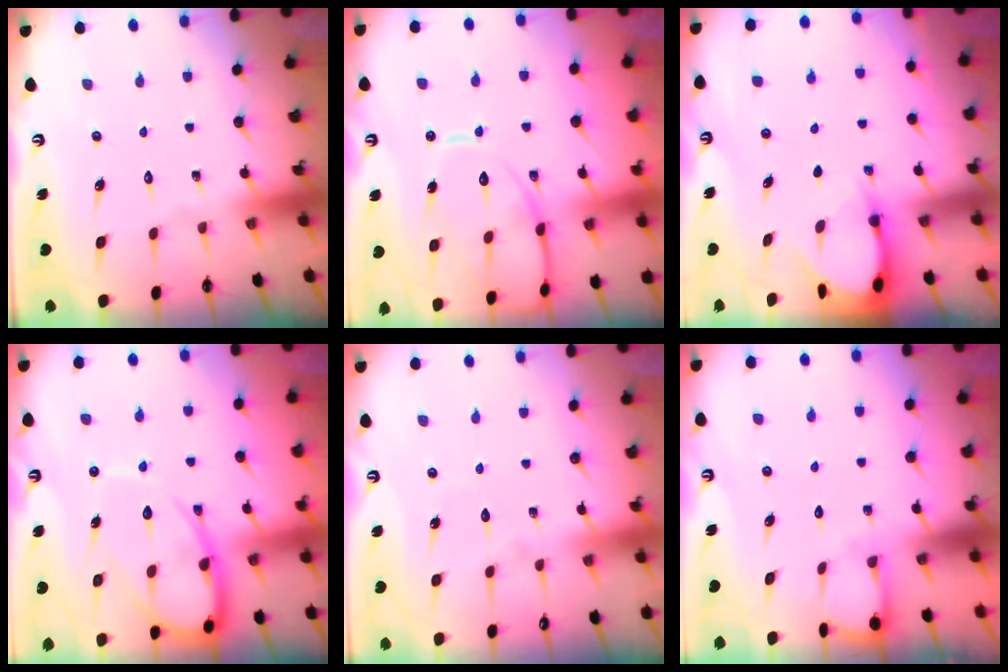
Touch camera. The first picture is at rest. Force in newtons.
{"total": 13.8, "press": 13.7, "slide": 1.3}
{"total": 3.1, "press": 3.1, "slide": 0.4}
{"total": 13.6, "press": 13.5, "slide": 1.3}
{"total": 4.9, "press": 4.9, "slide": 0.4}
{"total": 2.8, "press": 2.8, "slide": 0.2}